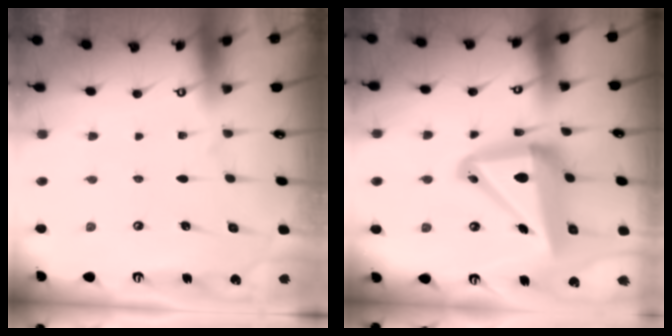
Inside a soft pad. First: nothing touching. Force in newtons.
{"total": 16.8, "press": 16.6, "slide": 2.3}